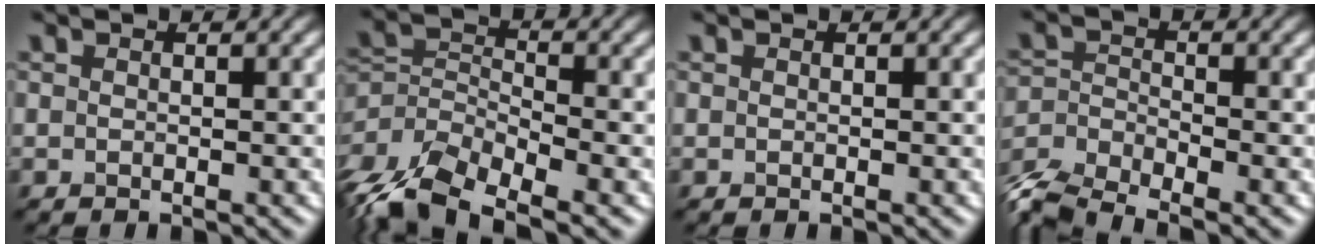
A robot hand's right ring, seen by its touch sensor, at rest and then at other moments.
{"total": 8.6, "force": [-5.7, 4.0, 5.0], "torque": [-0.105, -0.009, -0.118]}
{"total": 0.0}
{"total": 6.5, "force": [-5.5, 2.1, 2.6], "torque": [-0.052, -0.012, -0.113]}